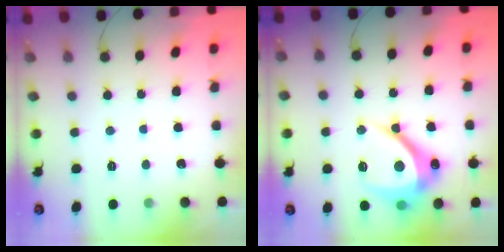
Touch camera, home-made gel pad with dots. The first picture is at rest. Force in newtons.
{"total": 13.7, "press": 13.7, "slide": 0.5}